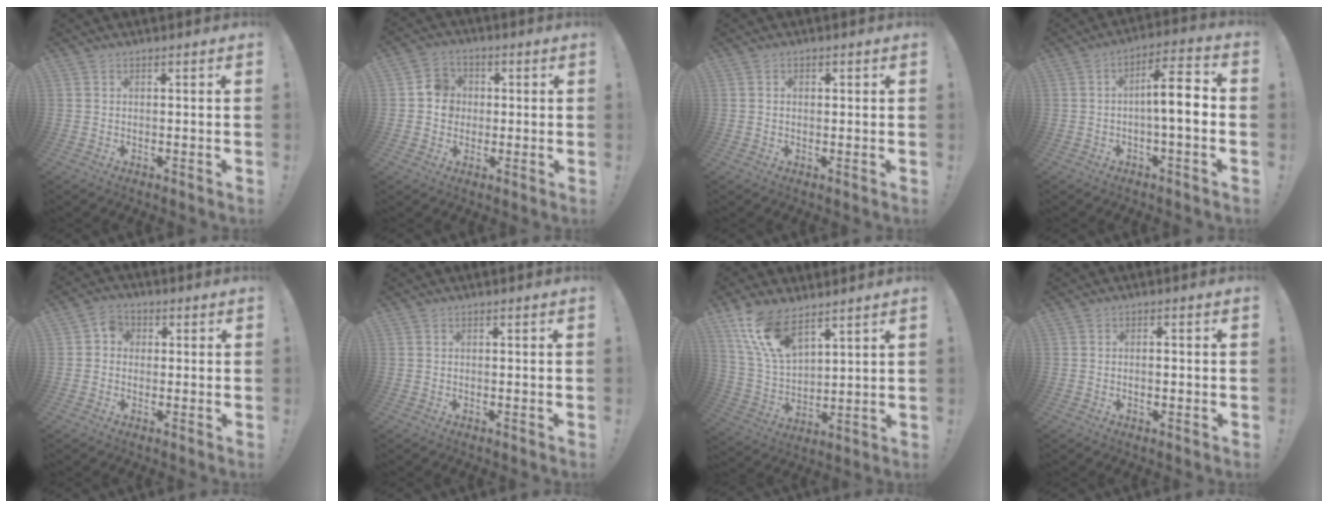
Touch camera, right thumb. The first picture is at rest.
{"total": 7.5, "force": [0.2, 7.1, 2.5], "torque": [-0.037, 0.014, 0.008]}
{"total": 1.1, "force": [-0.1, 0.8, 0.7], "torque": [-0.013, 0.004, -0.003]}
{"total": 10.8, "force": [-0.8, 2.8, 10.4], "torque": [-0.163, 0.008, -0.019]}
{"total": 4.4, "force": [0.1, 4.1, 1.7], "torque": [-0.028, 0.010, 0.003]}
{"total": 0.0}
{"total": 14.5, "force": [10.0, 6.4, 8.3], "torque": [-0.186, -0.047, 0.191]}
{"total": 1.3, "force": [-0.6, 0.3, 1.1], "torque": [-0.017, 0.003, -0.012]}